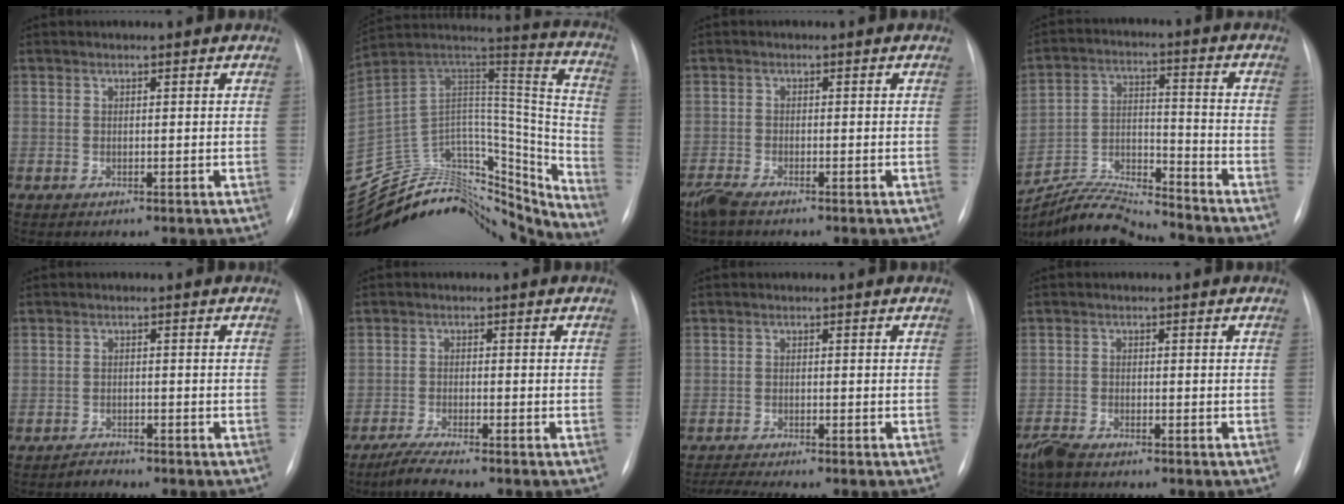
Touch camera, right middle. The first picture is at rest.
{"total": 34.6, "force": [-30.2, 12.5, 11.4], "torque": [-0.188, 0.042, -0.436]}
{"total": 3.2, "force": [-2.6, 0.6, 1.7], "torque": [-0.043, -0.010, -0.049]}
{"total": 11.1, "force": [-11.0, -0.2, 1.4], "torque": [-0.031, 0.019, -0.204]}
{"total": 1.4, "force": [-1.3, 0.3, -0.2], "torque": [0.004, -0.003, -0.022]}
{"total": 3.9, "force": [-3.3, -0.5, 1.9], "torque": [-0.045, -0.014, -0.067]}
{"total": 4.0, "force": [-3.4, -0.8, 1.8], "torque": [-0.034, -0.011, -0.057]}
{"total": 3.2, "force": [-2.8, 0.7, 1.3], "torque": [-0.030, -0.008, -0.053]}